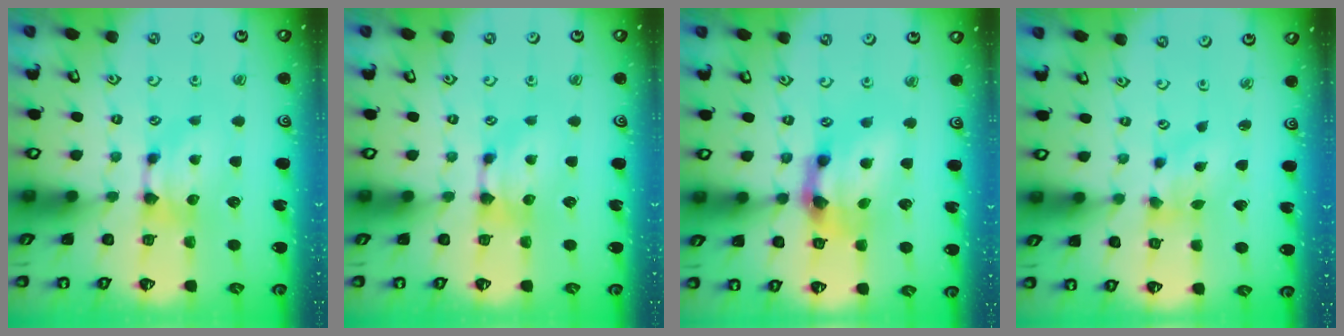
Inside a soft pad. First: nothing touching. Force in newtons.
{"total": 0.0}
{"total": 6.4, "press": 5.9, "slide": 2.4}
{"total": 1.2, "press": 0.3, "slide": 1.2}